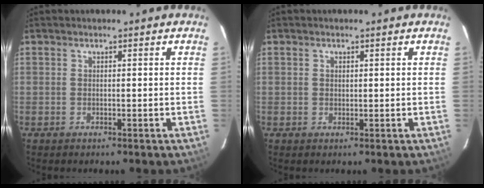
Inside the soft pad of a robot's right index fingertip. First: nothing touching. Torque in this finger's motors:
{"motor_torque": [-0.35, 0.06, -0.02, 0.00]}